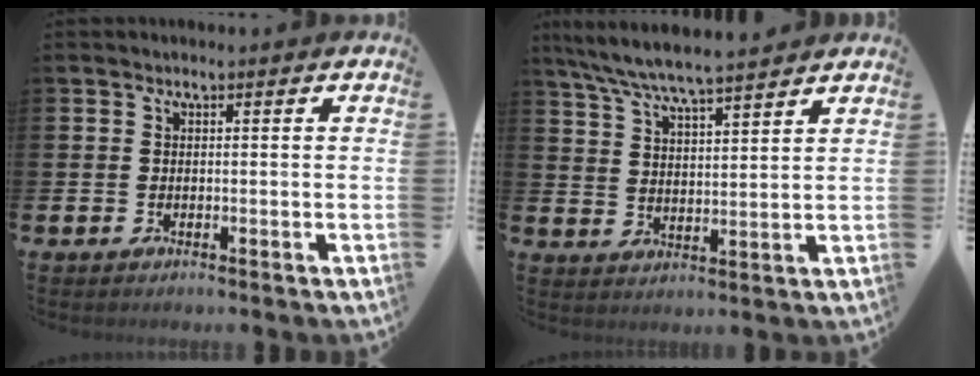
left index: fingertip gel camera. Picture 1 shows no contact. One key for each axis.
{"total": 7.0, "fx": 6.6, "fy": 0.2, "fz": 2.1, "tx": -0.067, "ty": -0.032, "tz": 0.119}